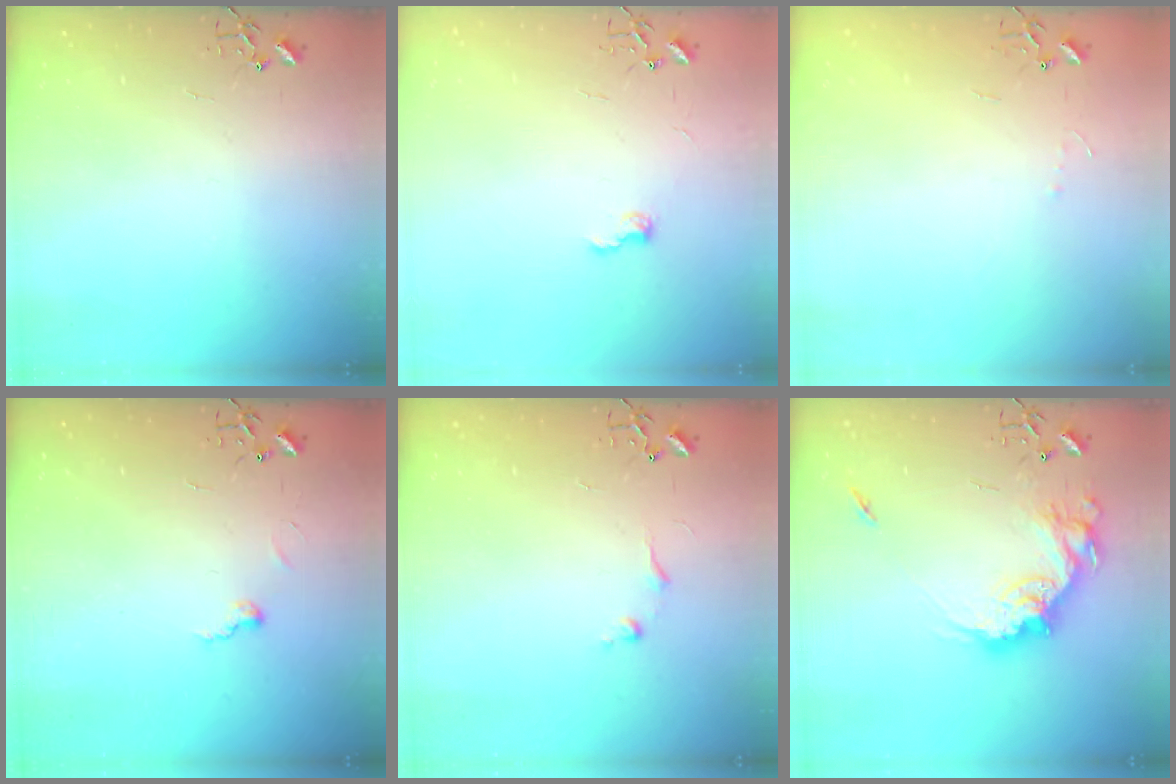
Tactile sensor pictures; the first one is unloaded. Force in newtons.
{"total": 6.2, "press": 6.1, "slide": 0.8}
{"total": 3.4, "press": 3.4, "slide": 0.5}
{"total": 5.9, "press": 5.9, "slide": 0.4}
{"total": 7.4, "press": 7.4, "slide": 0.9}
{"total": 19.1, "press": 19.0, "slide": 1.6}